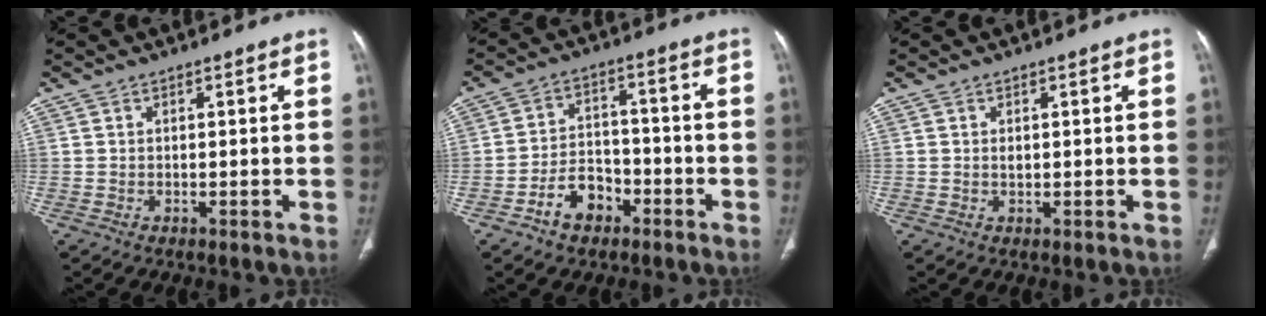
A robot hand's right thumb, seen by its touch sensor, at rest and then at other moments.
{"total": 7.7, "force": [-4.2, 5.2, 3.9], "torque": [-0.047, 0.040, -0.072]}
{"total": 0.8, "force": [0.2, 0.5, 0.6], "torque": [-0.008, 0.001, 0.004]}